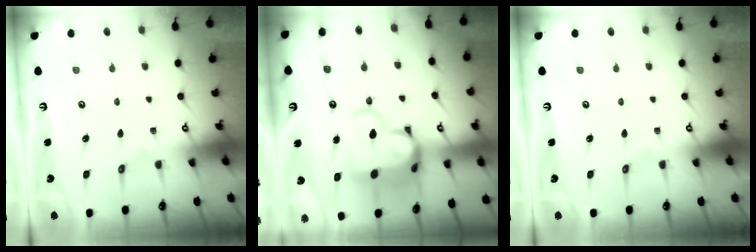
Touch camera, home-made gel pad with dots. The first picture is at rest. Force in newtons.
{"total": 9.0, "press": 8.8, "slide": 1.9}
{"total": 0.0}